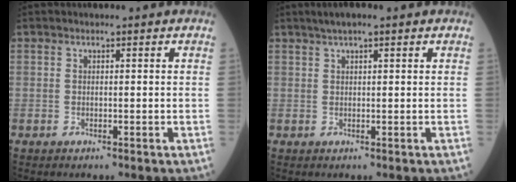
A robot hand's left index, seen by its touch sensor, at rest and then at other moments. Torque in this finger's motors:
{"motor_torque": [-0.74, 0.11, -0.55, -0.06]}